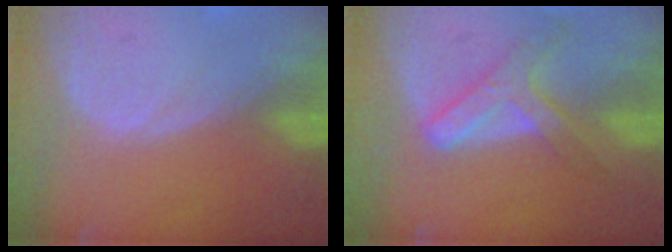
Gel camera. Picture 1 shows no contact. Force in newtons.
{"total": 7.0, "press": 5.9, "slide": 3.7}